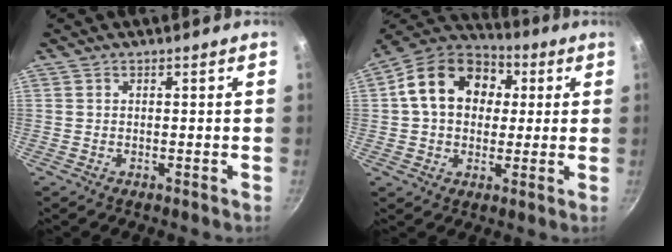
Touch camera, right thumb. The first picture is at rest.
{"total": 17.0, "force": [3.6, 13.0, 10.4], "torque": [-0.152, 0.026, 0.044]}